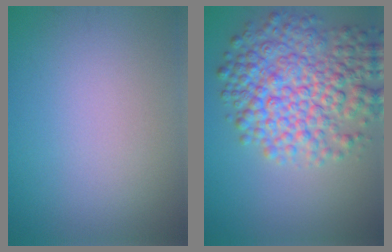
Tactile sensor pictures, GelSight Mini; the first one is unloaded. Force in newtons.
{"total": 8.5, "press": 8.5, "slide": 0.3}